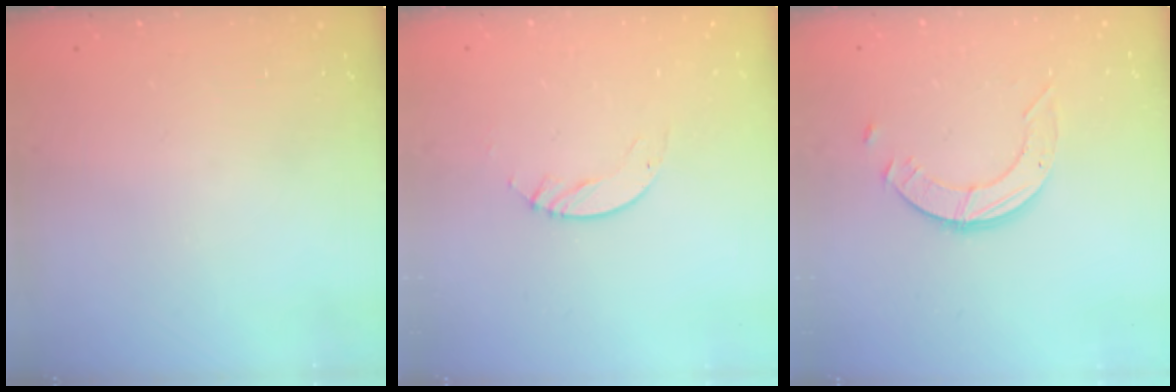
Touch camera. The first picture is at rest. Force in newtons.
{"total": 3.1, "press": 3.1, "slide": 0.3}
{"total": 3.6, "press": 3.5, "slide": 0.3}